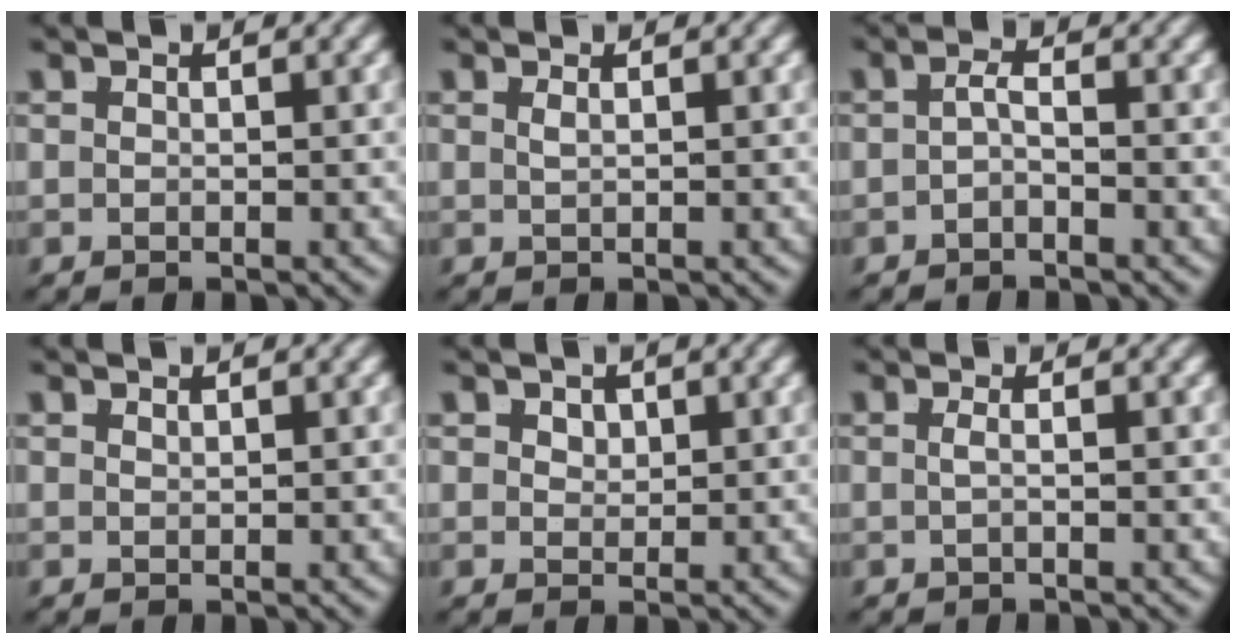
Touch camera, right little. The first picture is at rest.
{"total": 1.0, "force": [0.1, -0.9, 0.3], "torque": [-0.001, -0.005, 0.008]}
{"total": 1.2, "force": [-0.7, 0.1, 0.9], "torque": [-0.008, -0.004, -0.012]}
{"total": 0.8, "force": [0.4, -0.7, -0.1], "torque": [0.012, -0.002, 0.013]}
{"total": 1.4, "force": [1.1, 0.7, 0.5], "torque": [-0.004, -0.011, 0.030]}
{"total": 1.2, "force": [-0.5, -0.9, 0.5], "torque": [-0.012, -0.007, -0.004]}